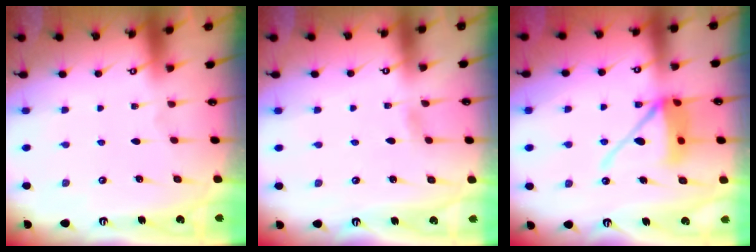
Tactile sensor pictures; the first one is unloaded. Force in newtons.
{"total": 2.6, "press": 2.6, "slide": 0.3}
{"total": 12.4, "press": 12.2, "slide": 2.2}